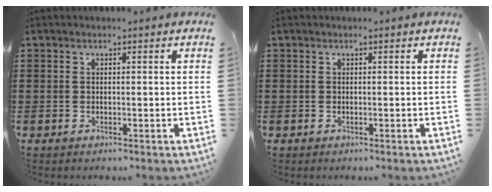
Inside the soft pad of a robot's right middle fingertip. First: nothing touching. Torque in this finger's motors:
{"motor_torque": [0.00, 0.00, 0.00, 0.00]}